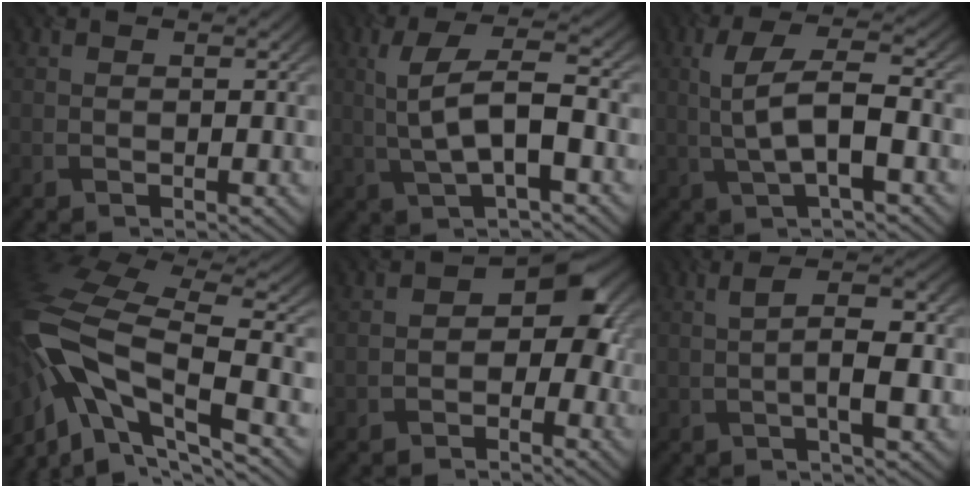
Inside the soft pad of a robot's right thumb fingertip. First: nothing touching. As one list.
[{"total": 8.0, "force": [-0.5, 2.8, 7.5], "torque": [-0.151, 0.010, -0.012]}, {"total": 7.1, "force": [-0.7, 2.3, 6.7], "torque": [-0.139, 0.009, -0.015]}, {"total": 16.0, "force": [-5.7, 7.3, 13.1], "torque": [-0.288, -0.009, -0.105]}, {"total": 5.1, "force": [-1.2, 3.5, 3.5], "torque": [-0.029, 0.006, -0.030]}, {"total": 5.2, "force": [-0.7, 1.2, 5.0], "torque": [-0.086, 0.009, -0.013]}]